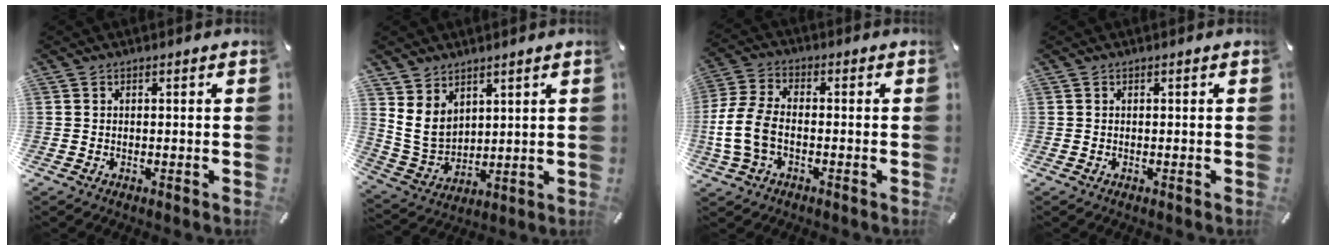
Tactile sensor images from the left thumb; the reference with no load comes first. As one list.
[{"total": 8.3, "force": [4.3, 6.5, 2.8], "torque": [-0.082, -0.026, 0.085]}, {"total": 9.0, "force": [-2.6, 5.4, 6.7], "torque": [-0.153, 0.003, -0.047]}, {"total": 0.0}]